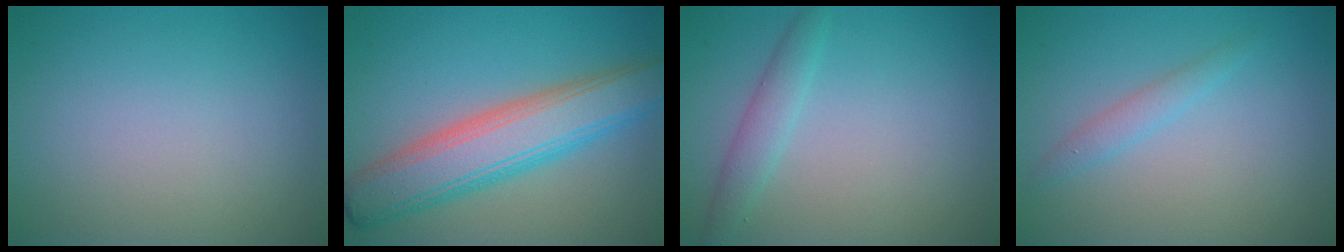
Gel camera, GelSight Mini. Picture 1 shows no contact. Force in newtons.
{"total": 7.7, "press": 7.6, "slide": 0.5}
{"total": 2.0, "press": 2.0, "slide": 0.3}
{"total": 1.5, "press": 1.4, "slide": 0.1}